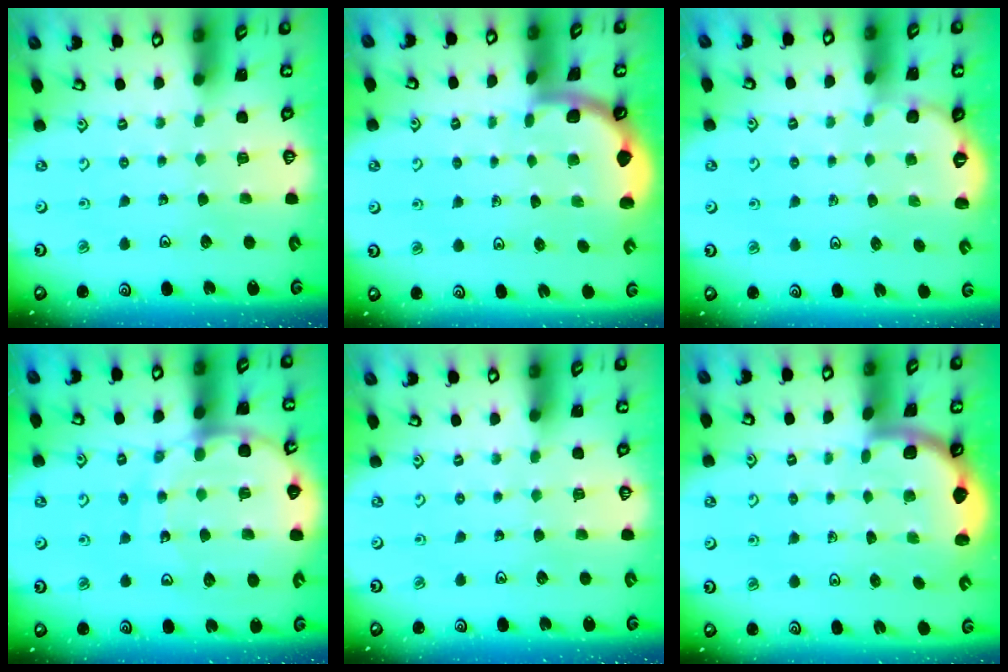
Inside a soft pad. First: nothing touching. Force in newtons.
{"total": 1.9, "press": 1.9, "slide": 0.0}
{"total": 2.9, "press": 2.8, "slide": 0.9}
{"total": 13.7, "press": 13.6, "slide": 1.7}
{"total": 0.0}
{"total": 1.6, "press": 1.6, "slide": 0.1}